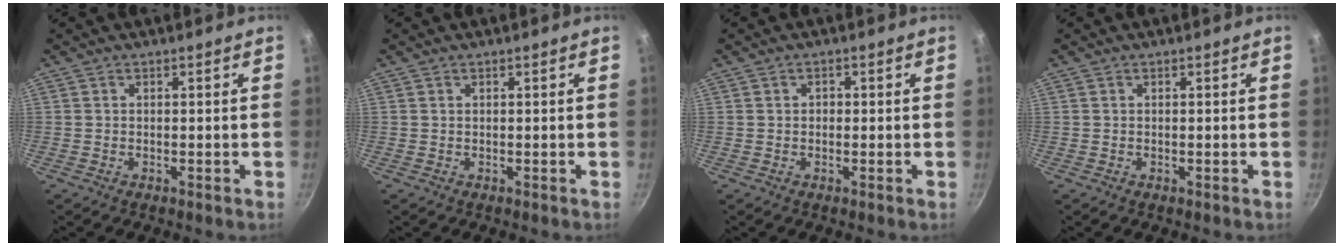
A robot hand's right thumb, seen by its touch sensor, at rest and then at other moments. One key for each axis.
{"total": 0.0}
{"total": 1.0, "fx": -0.1, "fy": 0.9, "fz": 0.5, "tx": -0.006, "ty": 0.005, "tz": -0.002}
{"total": 0.0}